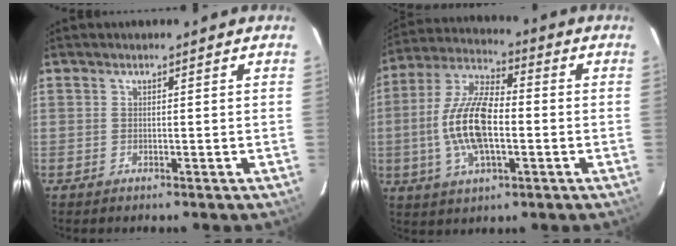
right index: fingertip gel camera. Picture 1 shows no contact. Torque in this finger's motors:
{"motor_torque": [2.14, 0.00, 1.05, 0.21]}